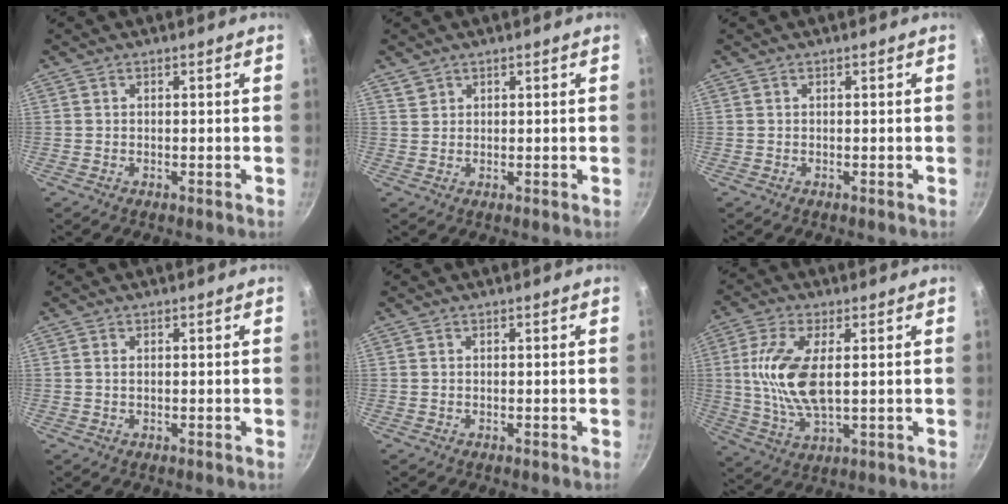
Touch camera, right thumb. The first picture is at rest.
{"total": 1.6, "force": [1.2, 1.1, 0.2], "torque": [0.008, 0.005, 0.023]}
{"total": 0.0}
{"total": 0.9, "force": [0.2, 0.5, 0.7], "torque": [-0.013, 0.001, 0.003]}
{"total": 0.0}
{"total": 12.5, "force": [1.6, 5.4, 11.2], "torque": [-0.229, -0.005, 0.031]}